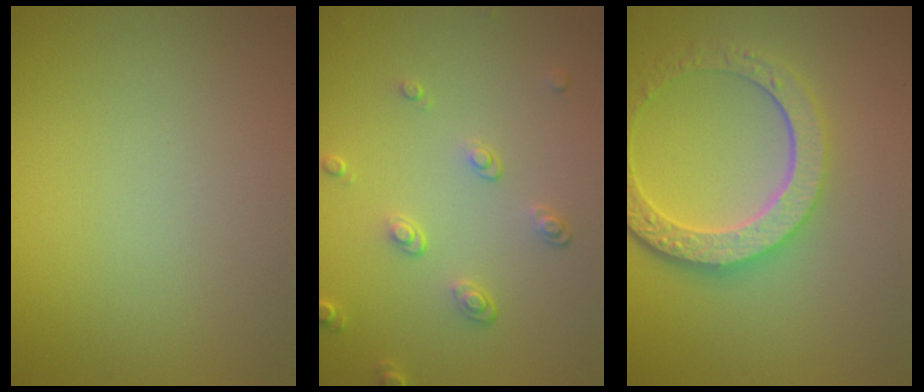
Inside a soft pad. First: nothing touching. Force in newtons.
{"total": 2.2, "press": 1.4, "slide": 1.7}
{"total": 6.0, "press": 4.5, "slide": 4.0}